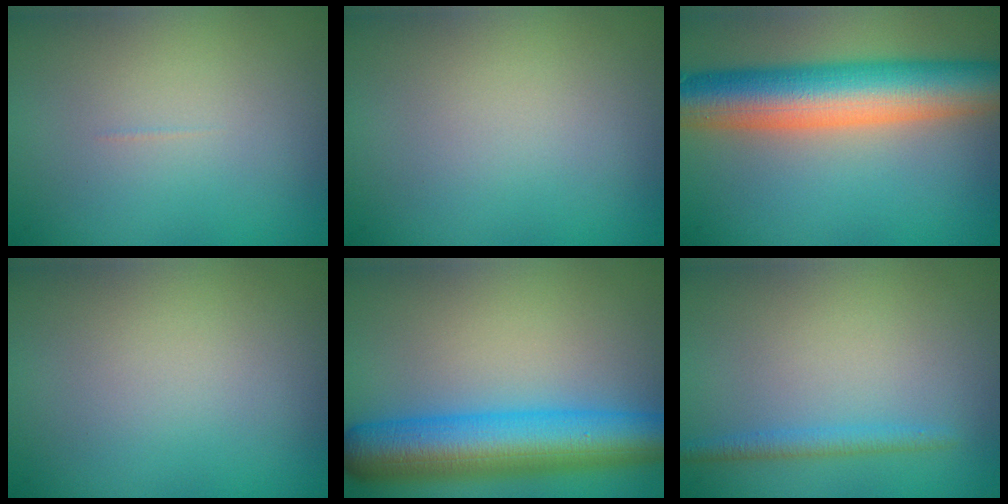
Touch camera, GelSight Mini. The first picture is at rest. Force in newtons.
{"total": 0.0}
{"total": 10.0, "press": 10.0, "slide": 0.4}
{"total": 0.0}
{"total": 8.7, "press": 8.7, "slide": 0.2}
{"total": 1.5, "press": 1.5, "slide": 0.2}